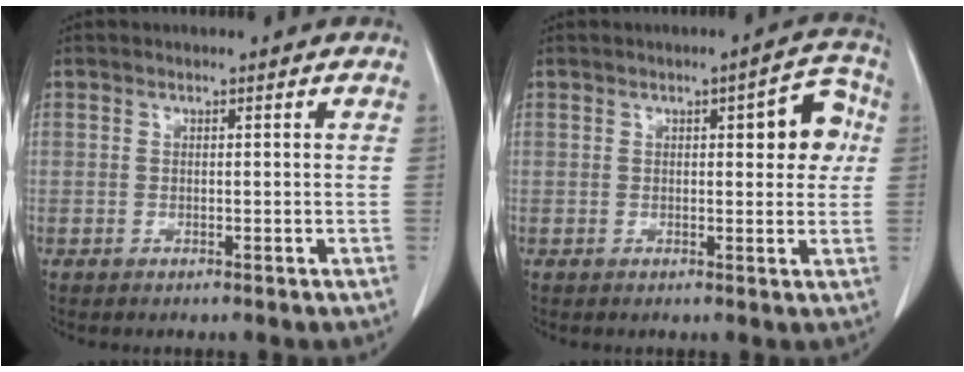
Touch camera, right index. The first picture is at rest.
{"total": 6.1, "force": [1.3, 2.0, 5.6], "torque": [-0.058, 0.016, 0.012]}